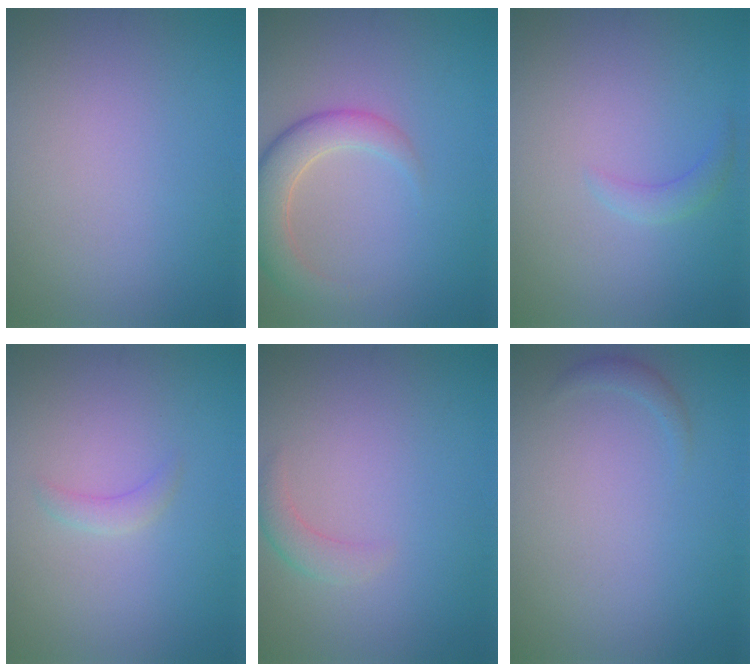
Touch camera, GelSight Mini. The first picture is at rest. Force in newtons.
{"total": 4.5, "press": 4.5, "slide": 0.5}
{"total": 1.4, "press": 1.4, "slide": 0.1}
{"total": 1.2, "press": 1.2, "slide": 0.0}
{"total": 1.5, "press": 1.5, "slide": 0.1}
{"total": 0.8, "press": 0.8, "slide": 0.0}